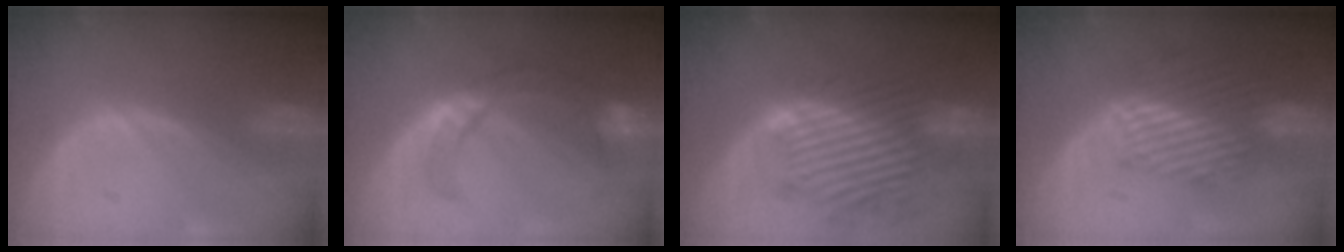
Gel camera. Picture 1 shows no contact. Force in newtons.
{"total": 8.2, "press": 7.6, "slide": 3.1}
{"total": 12.1, "press": 10.9, "slide": 5.2}
{"total": 9.5, "press": 8.0, "slide": 5.1}